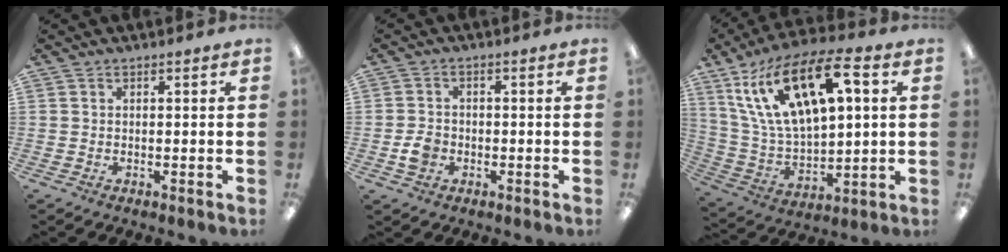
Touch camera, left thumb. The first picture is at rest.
{"total": 3.9, "force": [-1.1, 3.1, 2.1], "torque": [-0.041, 0.005, -0.020]}
{"total": 21.3, "force": [10.2, 10.0, 15.8], "torque": [-0.323, -0.029, 0.175]}